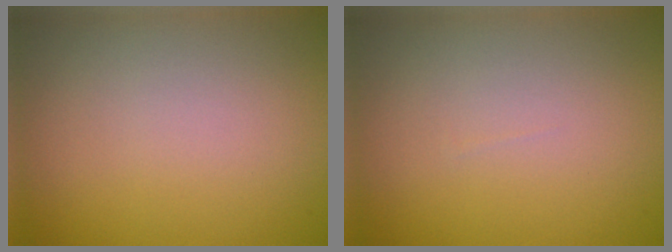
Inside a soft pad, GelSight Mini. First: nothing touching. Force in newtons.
{"total": 0.0}